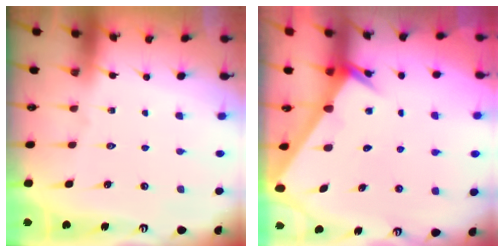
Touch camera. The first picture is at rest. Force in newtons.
{"total": 2.7, "press": 2.7, "slide": 0.1}